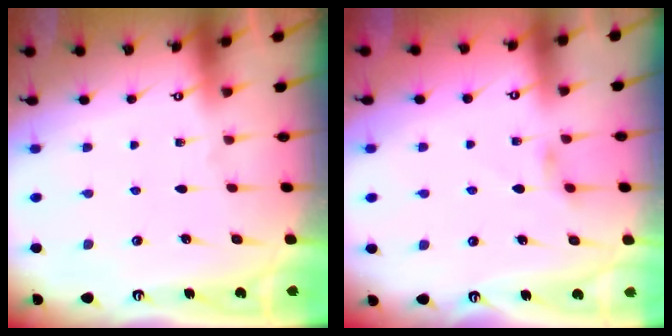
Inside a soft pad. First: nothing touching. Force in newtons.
{"total": 3.2, "press": 3.2, "slide": 0.6}